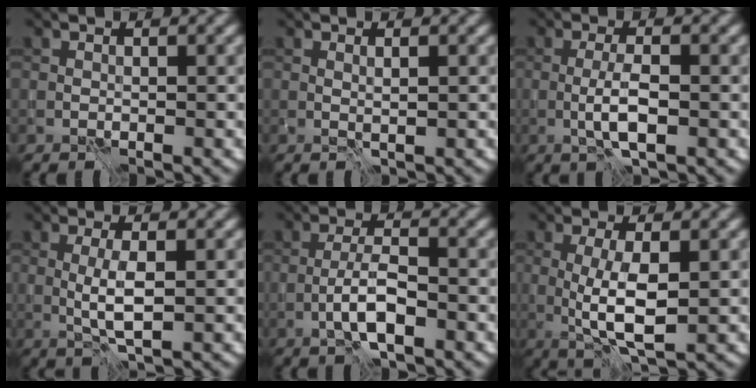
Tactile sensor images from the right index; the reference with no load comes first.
{"total": 0.5, "force": [0.3, -0.3, 0.4], "torque": [-0.007, -0.002, 0.004]}
{"total": 2.9, "force": [-0.9, 0.5, 2.7], "torque": [-0.056, -0.002, -0.019]}
{"total": 2.6, "force": [-0.2, 0.4, 2.5], "torque": [-0.055, 0.000, -0.003]}
{"total": 3.4, "force": [-1.8, 0.7, 2.8], "torque": [-0.052, 0.006, -0.038]}
{"total": 4.6, "force": [-0.3, 1.1, 4.5], "torque": [-0.089, -0.005, -0.004]}